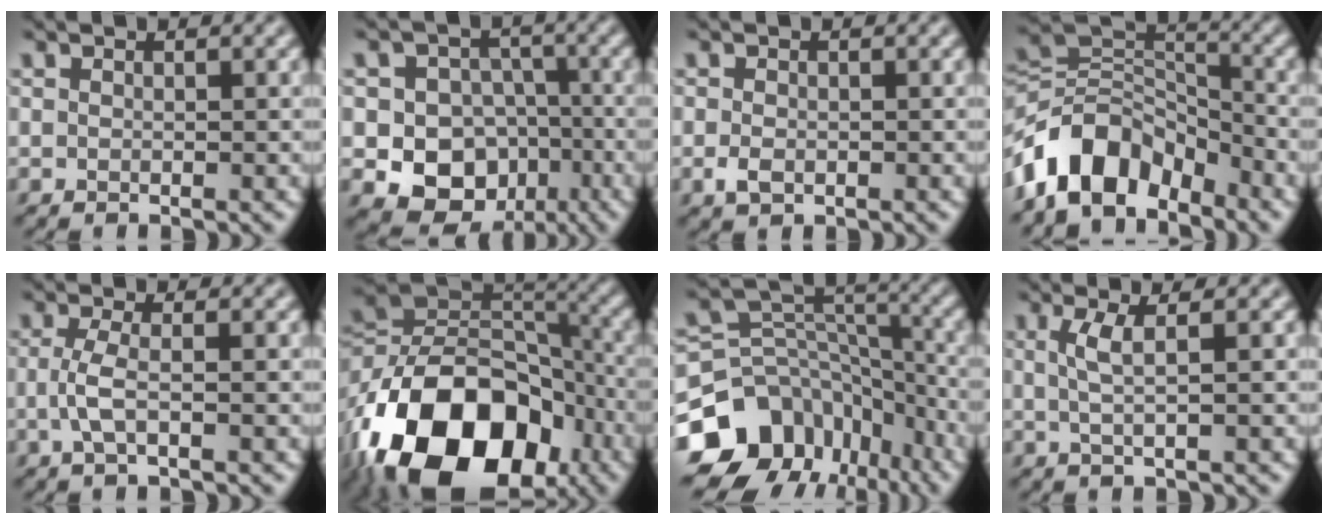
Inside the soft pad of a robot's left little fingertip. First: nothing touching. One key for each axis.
{"total": 10.6, "fx": -4.0, "fy": 9.1, "fz": 3.6, "tx": -0.046, "ty": -0.004, "tz": -0.078}
{"total": 1.6, "fx": -0.6, "fy": 1.1, "fz": 1.0, "tx": -0.023, "ty": -0.001, "tz": -0.013}
{"total": 8.7, "fx": -5.7, "fy": 4.9, "fz": 4.4, "tx": -0.066, "ty": 0.012, "tz": -0.119}
{"total": 2.3, "fx": -0.6, "fy": 0.5, "fz": 2.1, "tx": -0.054, "ty": 0.001, "tz": -0.014}
{"total": 19.9, "fx": -10.7, "fy": 12.6, "fz": 11.1, "tx": -0.203, "ty": -0.005, "tz": -0.176}
{"total": 15.1, "fx": -9.1, "fy": 11.1, "fz": 4.7, "tx": -0.132, "ty": 0.004, "tz": -0.125}
{"total": 2.2, "fx": 0.4, "fy": 0.3, "fz": 2.2, "tx": -0.046, "ty": 0.002, "tz": 0.007}